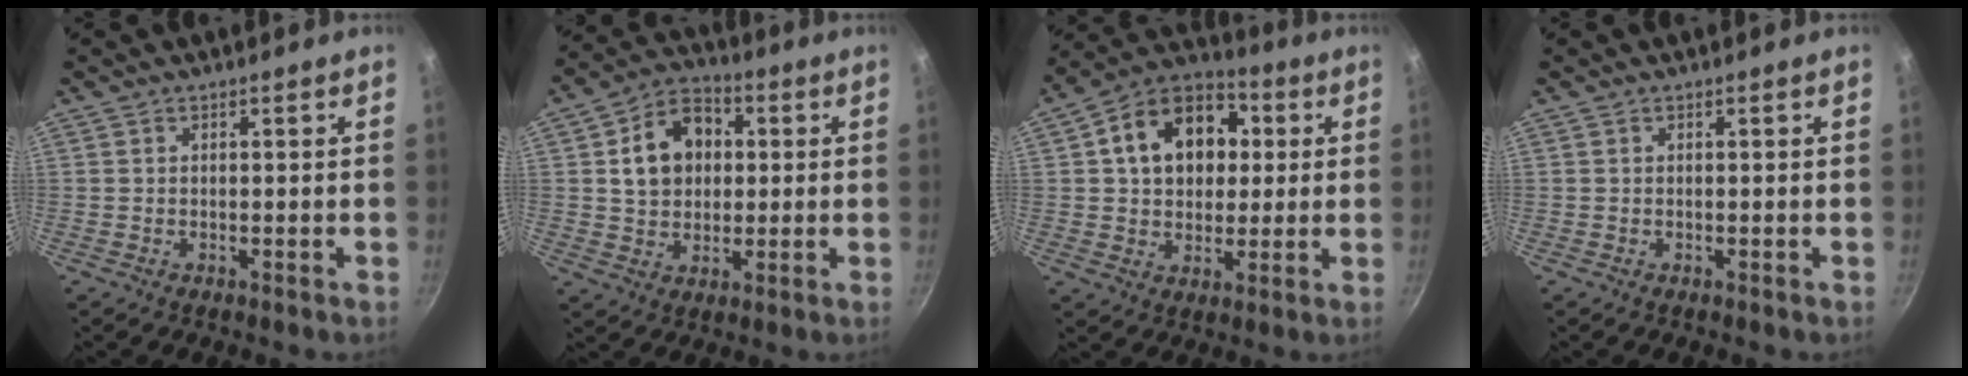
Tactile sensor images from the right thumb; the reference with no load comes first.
{"total": 12.3, "force": [2.1, 9.6, 7.4], "torque": [-0.094, 0.020, 0.027]}
{"total": 16.9, "force": [3.4, 12.6, 10.7], "torque": [-0.143, 0.024, 0.041]}
{"total": 0.0}